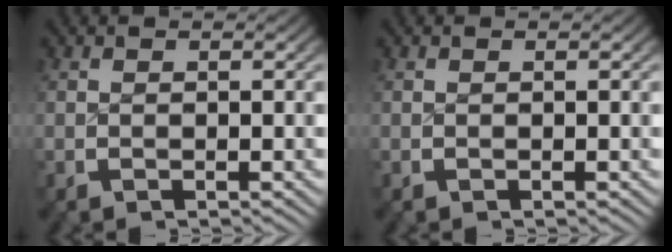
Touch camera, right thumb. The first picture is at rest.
{"total": 0.0}